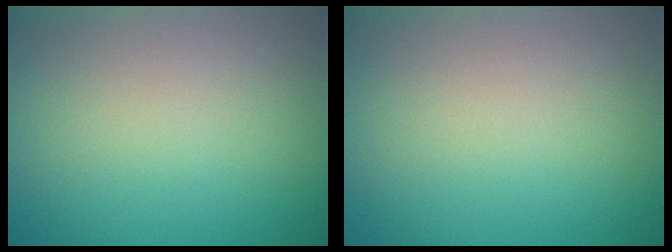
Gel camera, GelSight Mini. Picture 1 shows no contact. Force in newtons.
{"total": 0.0}